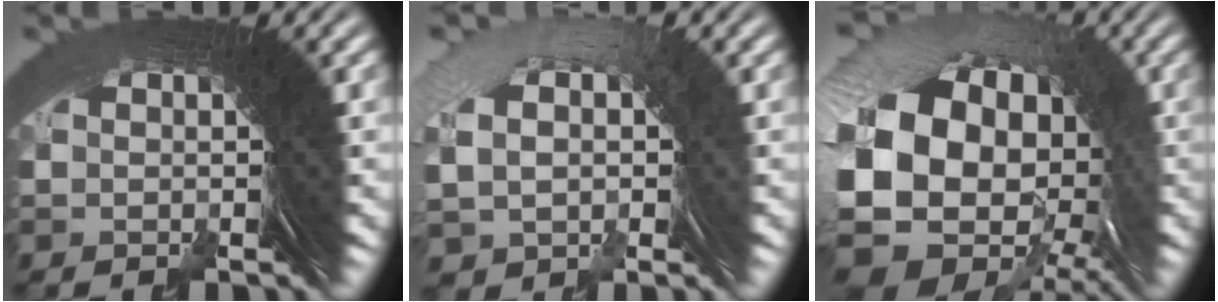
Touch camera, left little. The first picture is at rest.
{"total": 3.0, "force": [-0.6, 2.4, 1.8], "torque": [-0.060, -0.004, -0.003]}
{"total": 12.2, "force": [-2.2, 8.6, 8.4], "torque": [-0.207, -0.050, -0.019]}